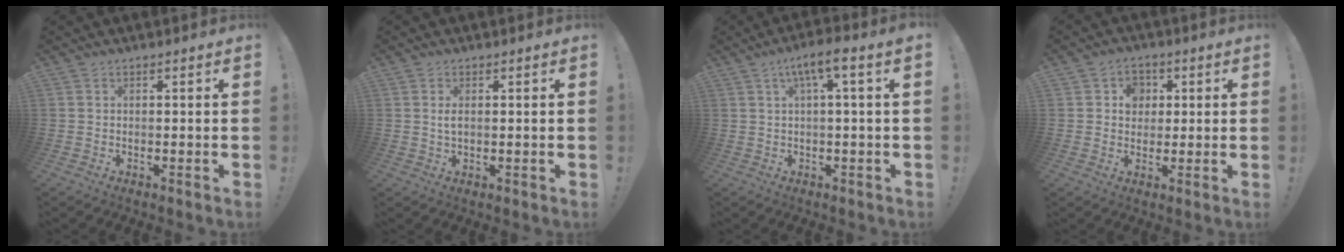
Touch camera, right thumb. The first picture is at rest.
{"total": 2.1, "force": [0.4, 0.9, 1.8], "torque": [-0.022, -0.004, 0.003]}
{"total": 6.9, "force": [2.1, 0.4, 6.5], "torque": [-0.114, -0.006, 0.032]}
{"total": 6.5, "force": [1.5, 5.8, 2.4], "torque": [-0.031, 0.000, 0.030]}